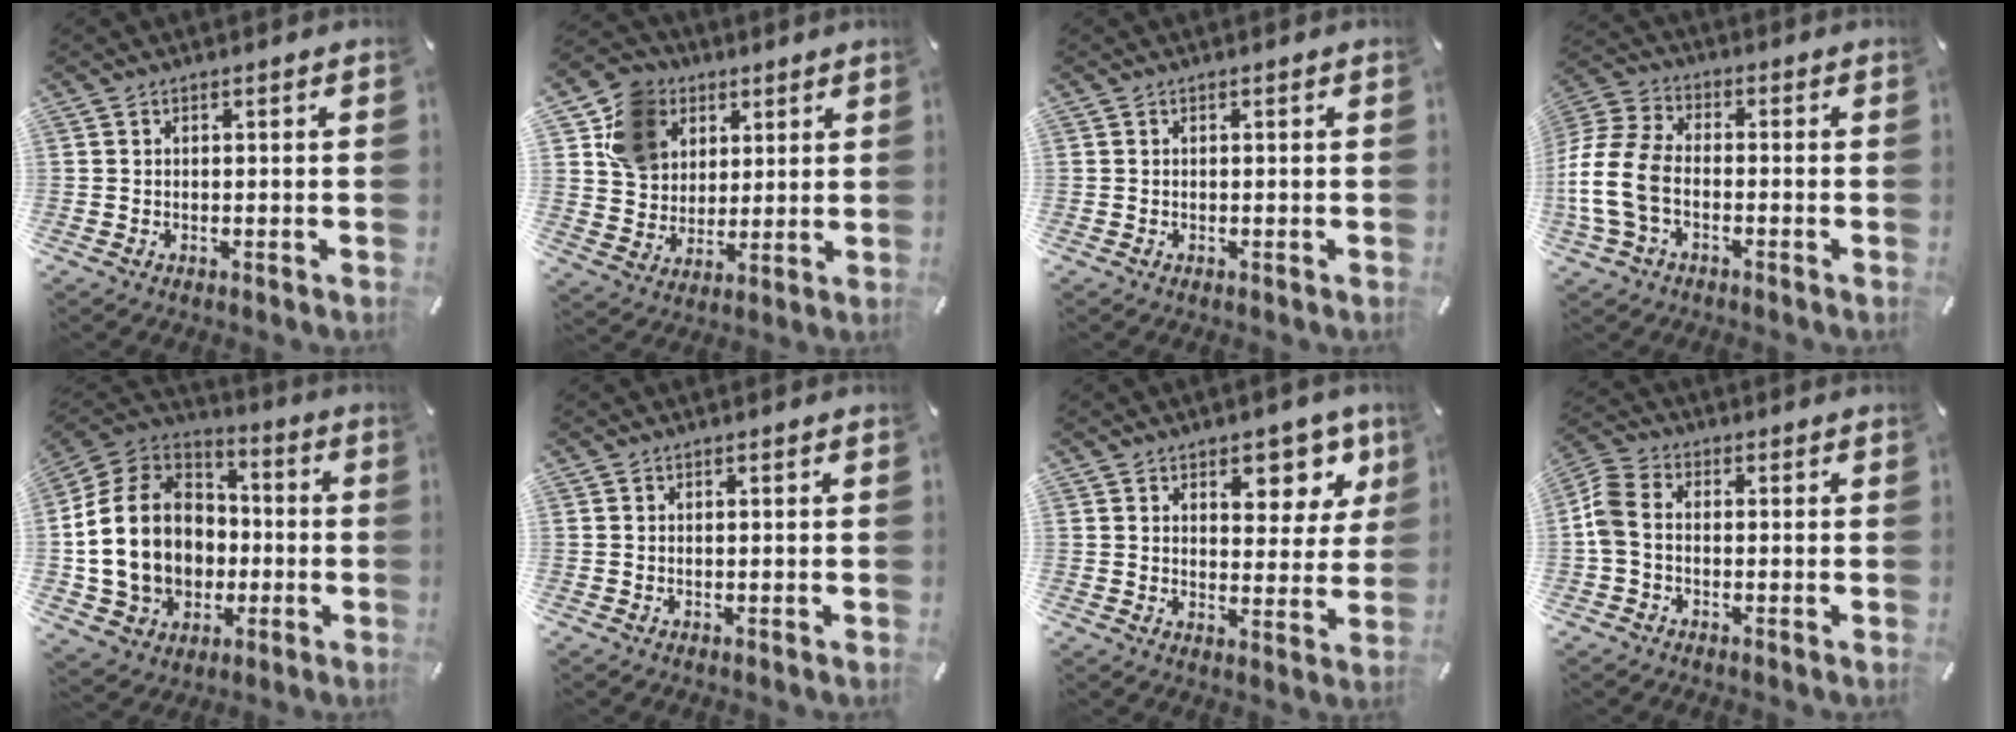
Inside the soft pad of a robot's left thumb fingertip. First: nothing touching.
{"total": 12.2, "force": [5.0, 10.5, 3.9], "torque": [-0.080, -0.012, 0.100]}
{"total": 0.0}
{"total": 12.0, "force": [-3.5, 7.9, 8.4], "torque": [-0.187, 0.013, -0.063]}
{"total": 19.2, "force": [-2.5, 16.1, 10.1], "torque": [-0.215, 0.012, -0.035]}
{"total": 0.0}
{"total": 8.3, "force": [4.7, 4.9, 4.7], "torque": [-0.038, -0.028, 0.073]}
{"total": 6.0, "force": [-1.1, 4.2, 4.2], "torque": [-0.105, 0.008, -0.024]}